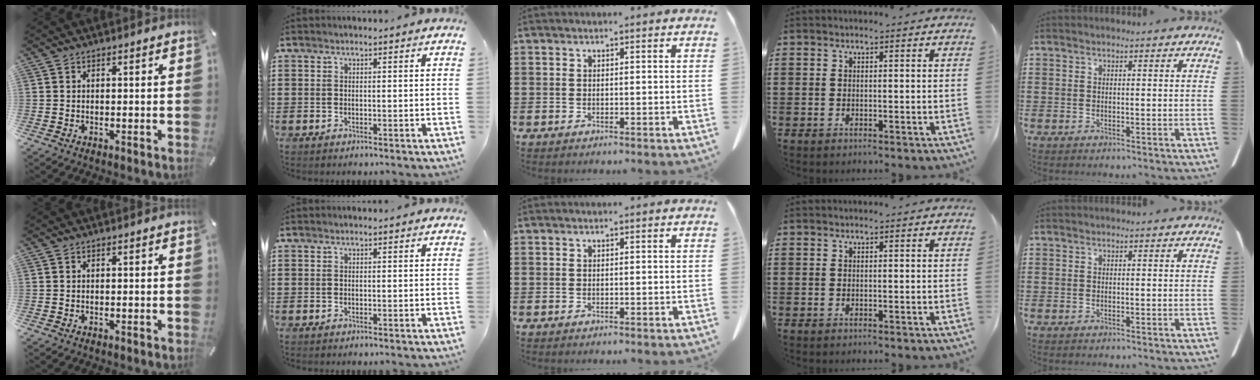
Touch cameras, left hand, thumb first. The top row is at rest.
{}